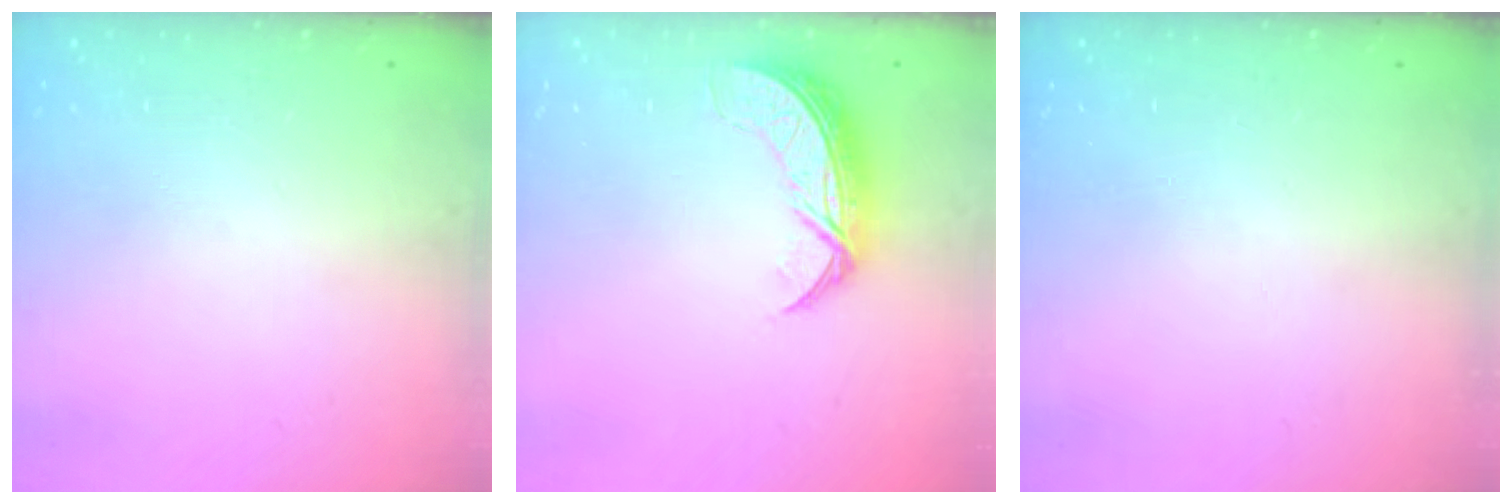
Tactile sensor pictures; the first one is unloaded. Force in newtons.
{"total": 7.7, "press": 7.6, "slide": 0.7}
{"total": 0.0}